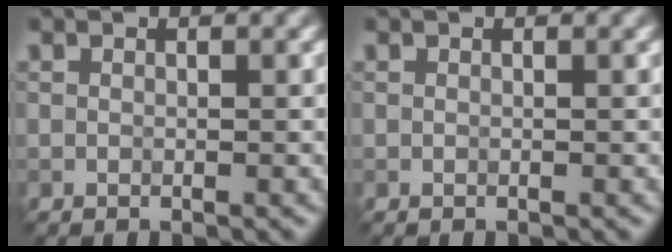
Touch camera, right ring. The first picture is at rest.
{"total": 0.0}